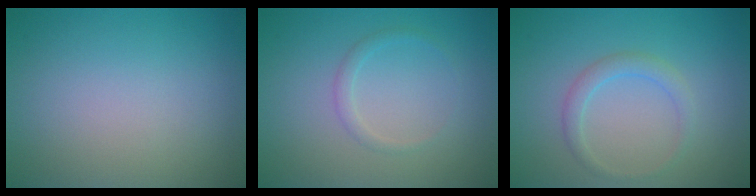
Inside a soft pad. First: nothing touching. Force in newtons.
{"total": 1.0, "press": 1.0, "slide": 0.1}
{"total": 1.8, "press": 1.8, "slide": 0.0}